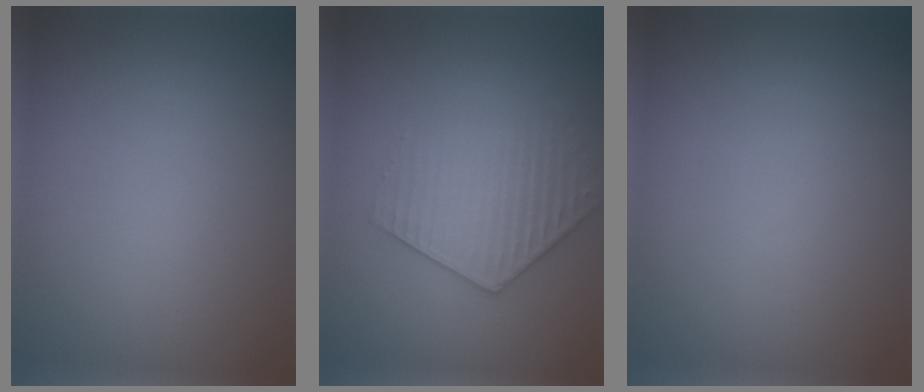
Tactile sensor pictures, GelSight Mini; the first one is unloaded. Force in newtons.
{"total": 3.5, "press": 3.3, "slide": 1.2}
{"total": 0.0}